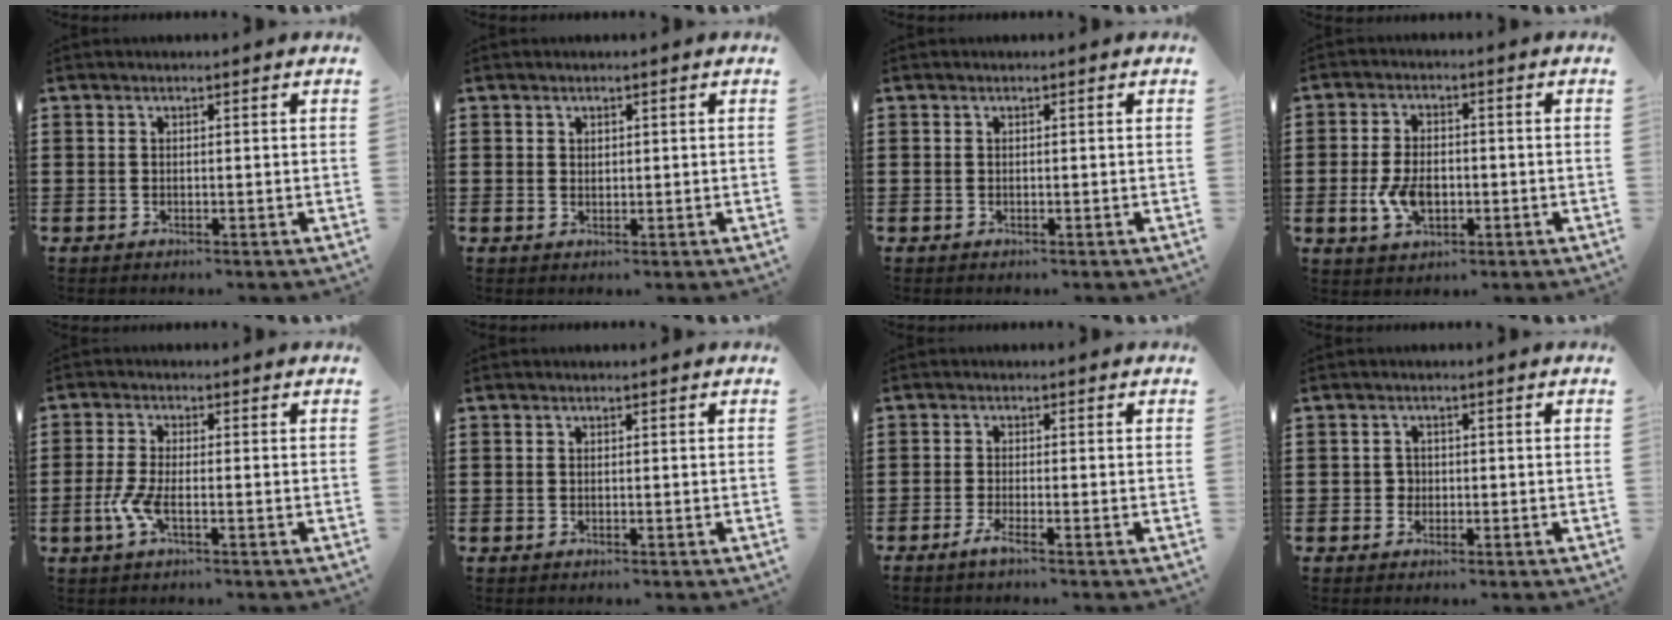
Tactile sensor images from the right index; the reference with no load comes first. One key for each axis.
{"total": 1.0, "fx": 0.7, "fy": 0.7, "fz": 0.2, "tx": -0.005, "ty": 0.002, "tz": 0.013}
{"total": 0.0}
{"total": 6.1, "fx": -1.3, "fy": 3.7, "fz": 4.7, "tx": -0.110, "ty": -0.001, "tz": -0.026}
{"total": 4.2, "fx": -1.5, "fy": 1.2, "fz": 3.8, "tx": -0.099, "ty": -0.012, "tz": -0.036}
{"total": 0.0}
{"total": 1.8, "fx": -1.2, "fy": -0.1, "fz": 1.4, "tx": -0.030, "ty": -0.006, "tz": -0.024}
{"total": 1.4, "fx": -0.3, "fy": 1.3, "fz": 0.5, "tx": -0.012, "ty": 0.004, "tz": -0.006}